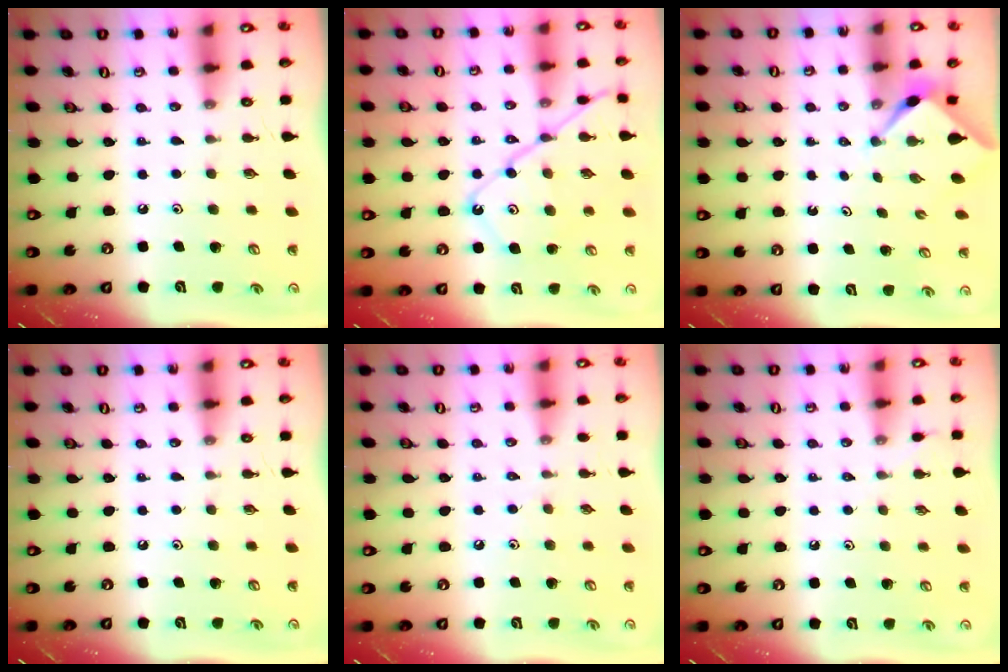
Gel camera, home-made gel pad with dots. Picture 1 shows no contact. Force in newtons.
{"total": 13.8, "press": 13.7, "slide": 1.6}
{"total": 2.4, "press": 2.4, "slide": 0.3}
{"total": 0.0}
{"total": 2.4, "press": 2.4, "slide": 0.5}
{"total": 2.9, "press": 2.9, "slide": 0.5}